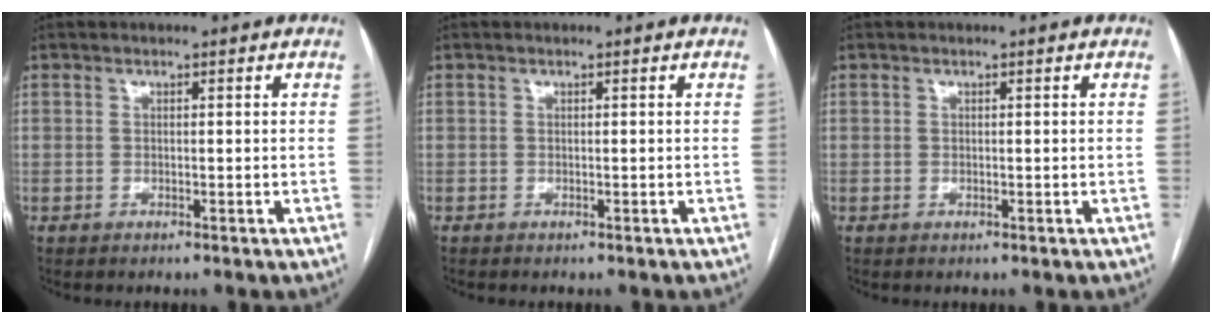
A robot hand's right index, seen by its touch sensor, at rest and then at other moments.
{"total": 0.6, "force": [-0.5, 0.0, 0.2], "torque": [-0.002, -0.002, -0.008]}
{"total": 0.0}